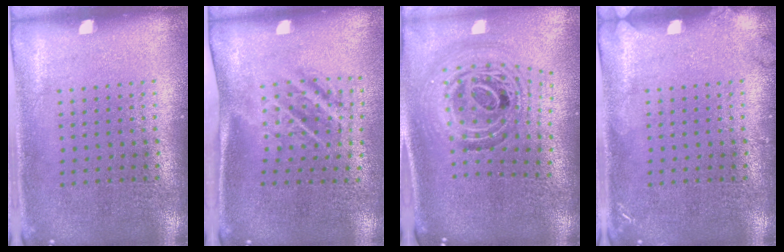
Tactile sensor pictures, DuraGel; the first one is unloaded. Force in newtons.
{"total": 1.8, "press": 1.2, "slide": 1.3}
{"total": 1.8, "press": 1.5, "slide": 0.9}
{"total": 1.1, "press": 1.1, "slide": 0.1}